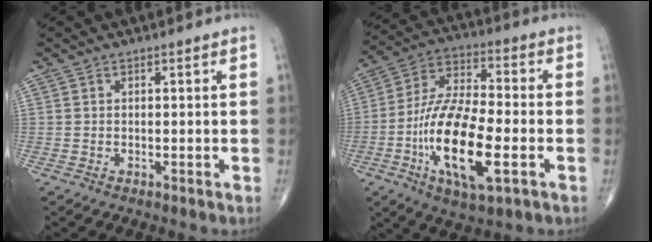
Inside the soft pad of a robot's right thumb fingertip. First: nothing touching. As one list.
[{"total": 19.2, "force": [-5.4, 7.1, 17.0], "torque": [-0.327, 0.018, -0.095]}]